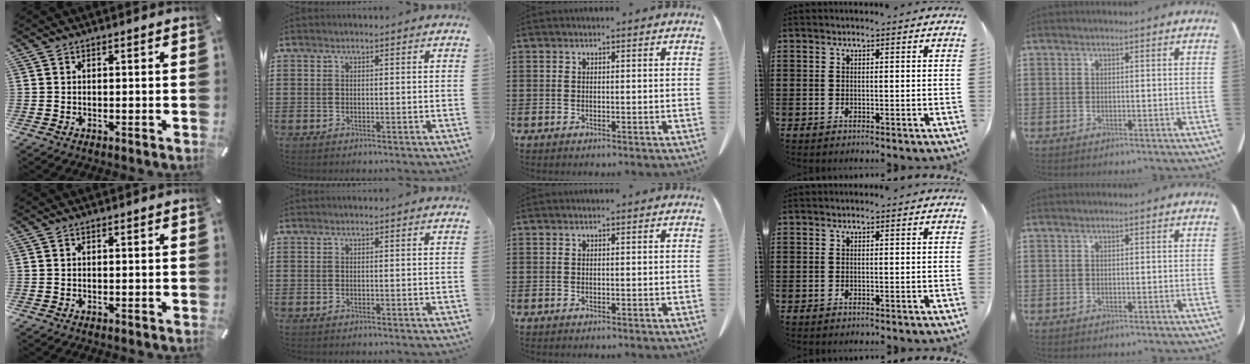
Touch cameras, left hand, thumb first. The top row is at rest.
{}